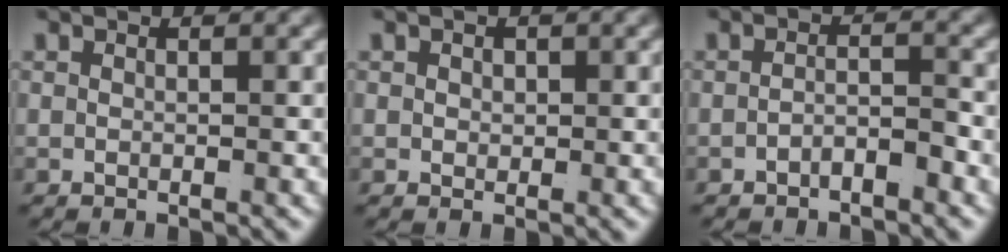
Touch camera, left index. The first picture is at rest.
{"total": 0.7, "force": [0.2, 0.5, 0.4], "torque": [-0.010, -0.009, 0.010]}
{"total": 2.0, "force": [-1.7, 0.5, 1.0], "torque": [-0.012, -0.007, -0.029]}